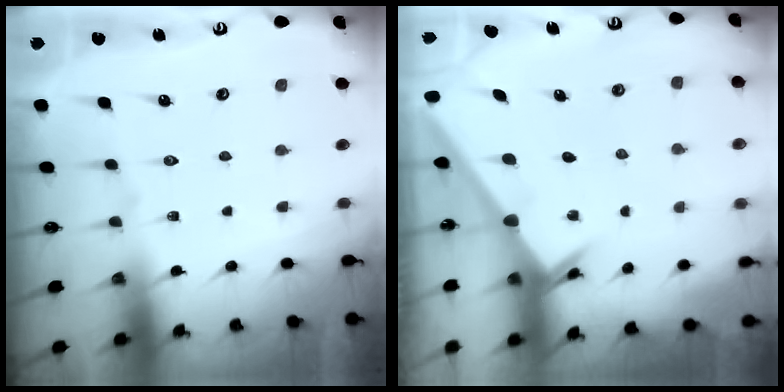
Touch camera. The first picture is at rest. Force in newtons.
{"total": 2.4, "press": 2.4, "slide": 0.2}